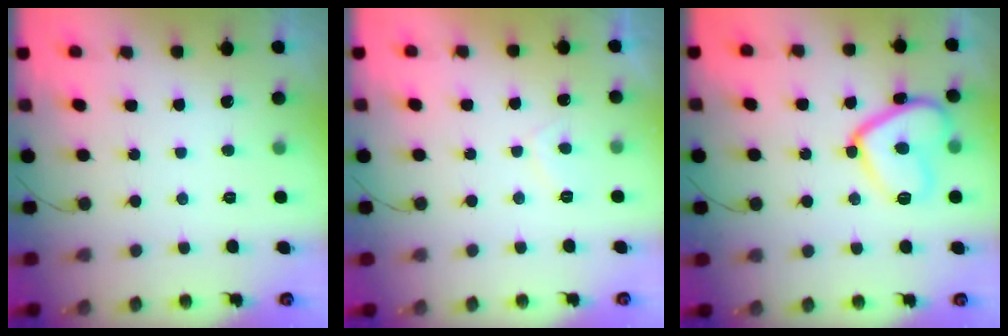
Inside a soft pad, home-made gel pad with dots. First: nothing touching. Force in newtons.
{"total": 2.1, "press": 2.0, "slide": 0.9}
{"total": 14.2, "press": 14.1, "slide": 1.2}